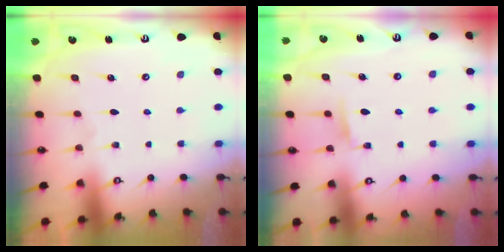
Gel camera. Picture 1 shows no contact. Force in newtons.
{"total": 3.8, "press": 3.8, "slide": 0.5}